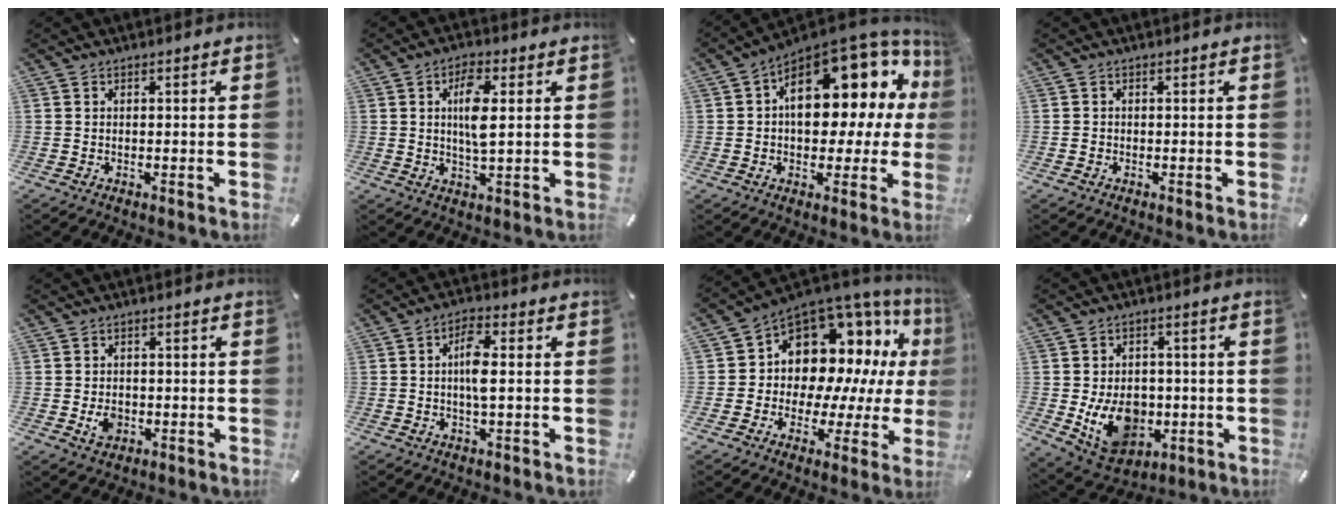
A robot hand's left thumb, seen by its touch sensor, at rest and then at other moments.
{"total": 7.5, "force": [1.7, 2.5, 6.9], "torque": [-0.146, -0.003, 0.022]}
{"total": 19.2, "force": [5.7, 11.2, 14.5], "torque": [-0.180, -0.050, 0.096]}
{"total": 0.7, "force": [-0.3, 0.6, 0.3], "torque": [-0.004, 0.003, -0.007]}
{"total": 3.8, "force": [-1.0, 3.1, 2.1], "torque": [-0.035, 0.000, -0.019]}
{"total": 6.3, "force": [0.3, 2.1, 5.9], "torque": [-0.110, 0.003, -0.001]}
{"total": 13.3, "force": [5.5, 10.4, 6.3], "torque": [-0.101, -0.070, 0.103]}
{"total": 13.4, "force": [-2.5, 10.4, 8.0], "torque": [-0.140, 0.004, -0.037]}